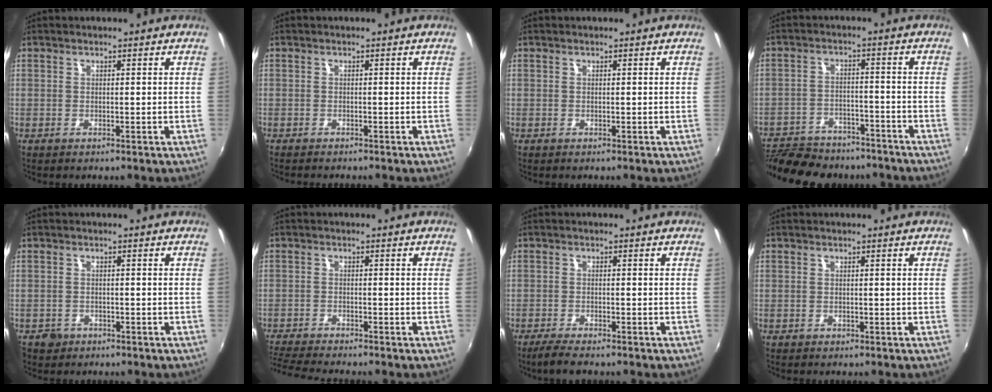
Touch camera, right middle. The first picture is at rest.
{"total": 1.8, "force": [-1.7, 0.2, 0.6], "torque": [-0.017, -0.013, -0.028]}
{"total": 0.0}
{"total": 19.9, "force": [-16.5, 7.8, 8.1], "torque": [-0.184, -0.005, -0.233]}
{"total": 2.5, "force": [-1.4, 2.1, 0.5], "torque": [-0.017, -0.001, -0.020]}
{"total": 6.9, "force": [-6.4, -0.1, 2.6], "torque": [-0.073, -0.025, -0.113]}
{"total": 4.0, "force": [-3.3, 0.6, 2.2], "torque": [-0.058, -0.013, -0.060]}
{"total": 0.0}